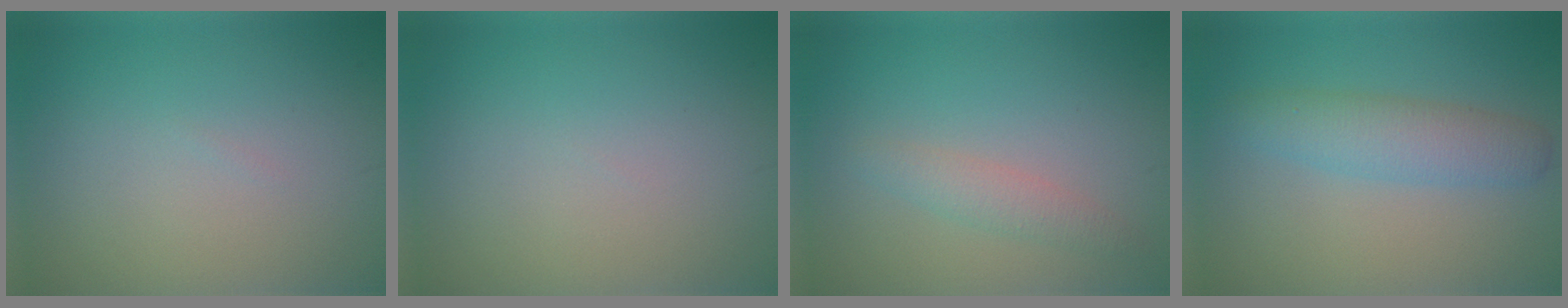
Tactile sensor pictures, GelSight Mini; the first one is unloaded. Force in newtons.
{"total": 0.0}
{"total": 1.9, "press": 1.9, "slide": 0.1}
{"total": 3.6, "press": 3.6, "slide": 0.0}